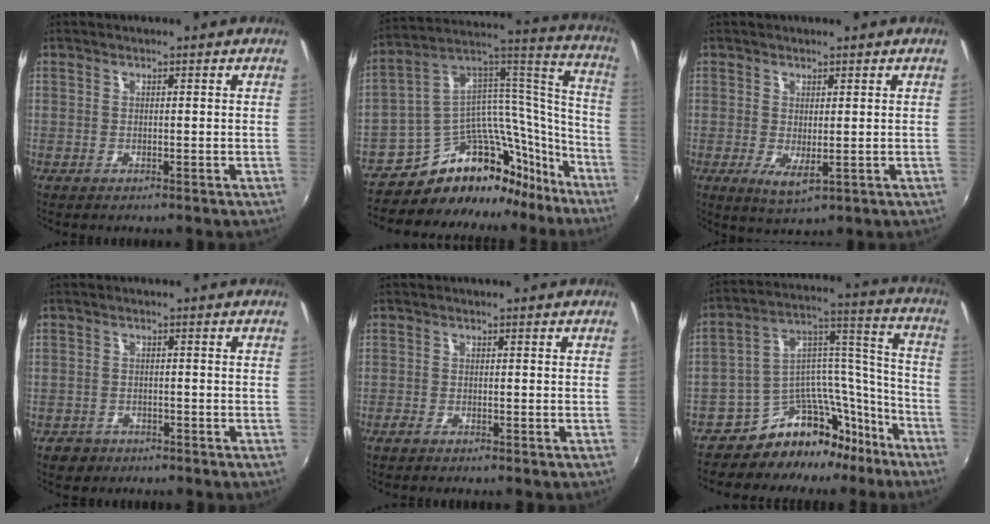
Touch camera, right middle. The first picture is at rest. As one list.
[{"total": 21.6, "force": [-17.5, 10.6, 6.9], "torque": [-0.099, 0.090, -0.269]}, {"total": 3.6, "force": [-0.2, 1.3, 3.3], "torque": [-0.057, -0.012, 0.002]}, {"total": 2.8, "force": [-1.8, 2.1, 0.7], "torque": [-0.024, 0.001, -0.026]}, {"total": 1.0, "force": [-0.9, 0.1, 0.5], "torque": [-0.011, -0.003, -0.019]}, {"total": 15.9, "force": [-13.2, 7.8, 4.1], "torque": [-0.062, 0.089, -0.199]}]